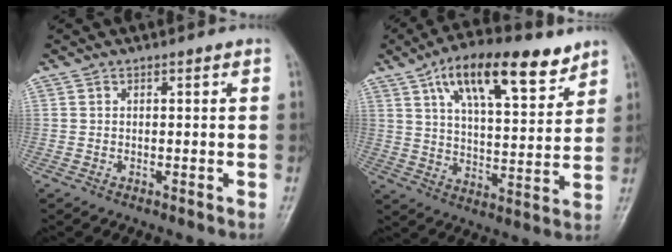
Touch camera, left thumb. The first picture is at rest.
{"total": 17.5, "force": [10.2, 6.7, 12.5], "torque": [-0.168, -0.032, 0.167]}